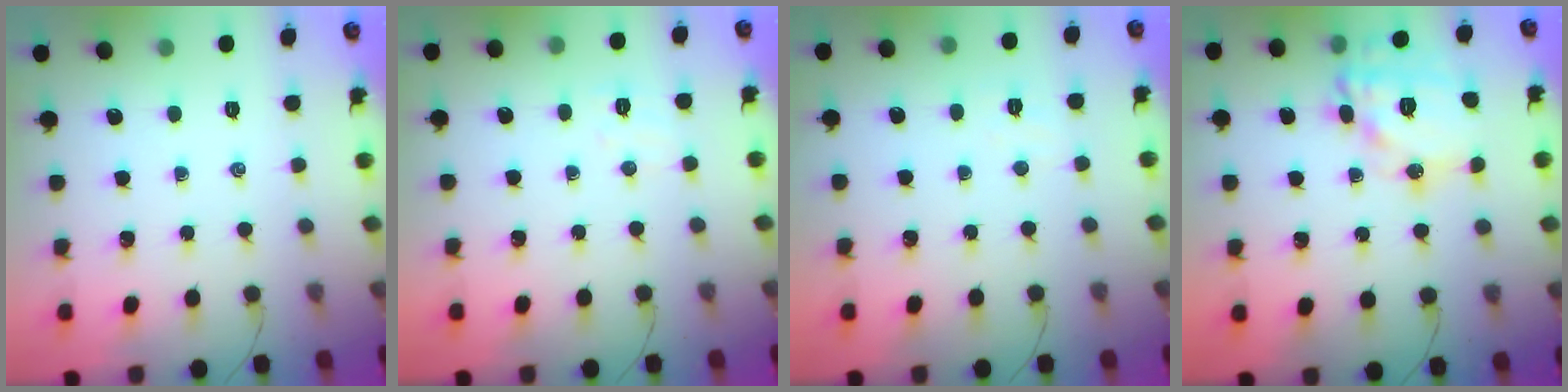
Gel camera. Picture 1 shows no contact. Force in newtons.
{"total": 4.6, "press": 4.5, "slide": 1.1}
{"total": 3.2, "press": 3.1, "slide": 0.7}
{"total": 15.8, "press": 15.8, "slide": 0.6}